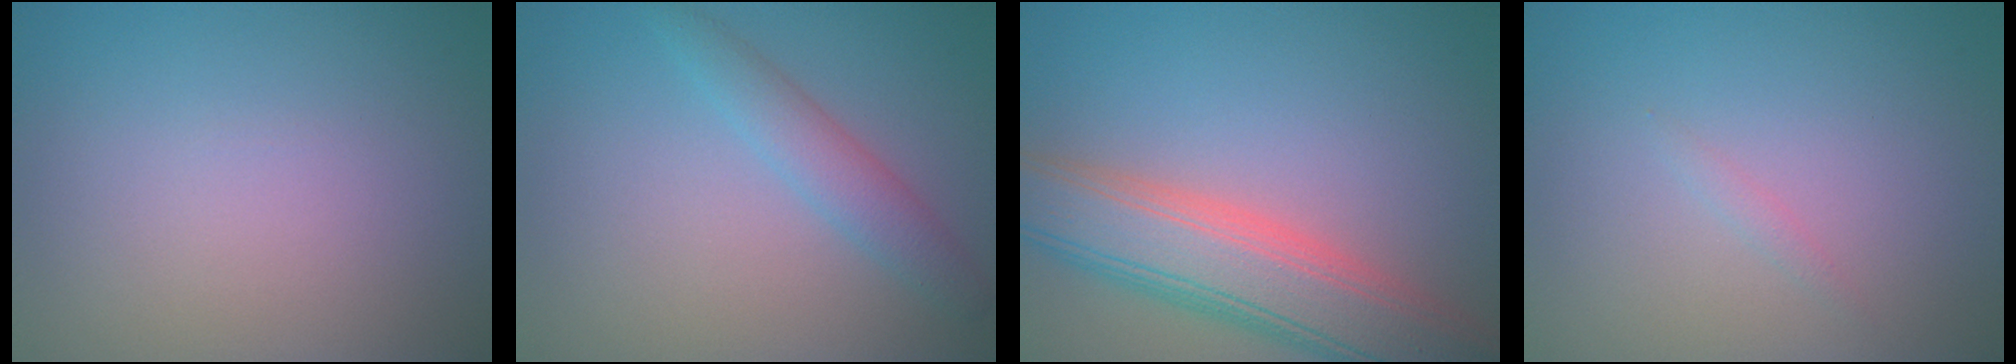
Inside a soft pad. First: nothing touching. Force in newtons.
{"total": 2.7, "press": 2.7, "slide": 0.1}
{"total": 8.8, "press": 8.8, "slide": 0.4}
{"total": 0.6, "press": 0.6, "slide": 0.1}